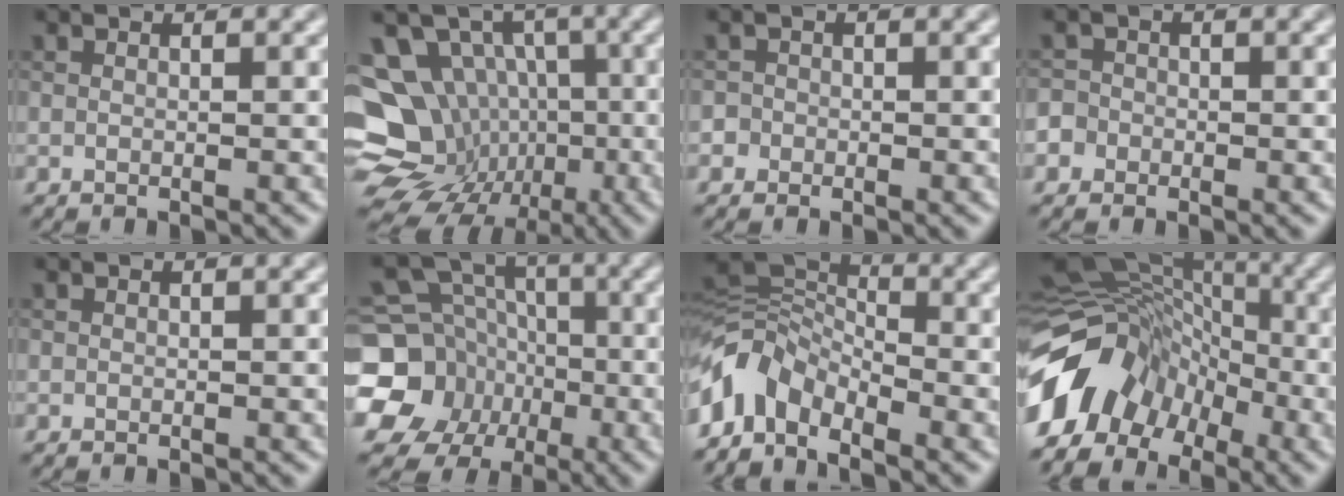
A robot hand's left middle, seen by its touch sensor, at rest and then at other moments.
{"total": 14.2, "force": [-3.8, 12.2, 6.1], "torque": [-0.110, -0.015, -0.071]}
{"total": 1.2, "force": [-0.4, 1.1, 0.1], "torque": [0.004, 0.004, -0.011]}
{"total": 2.8, "force": [-1.3, 2.5, 0.5], "torque": [0.012, 0.008, -0.041]}
{"total": 0.0}
{"total": 13.7, "force": [-4.3, 12.3, 4.5], "torque": [-0.115, -0.018, -0.086]}
{"total": 5.7, "force": [-3.5, 3.4, 2.9], "torque": [-0.051, 0.003, -0.081]}
{"total": 10.1, "force": [-4.7, 7.3, 5.2], "torque": [-0.100, 0.007, -0.098]}